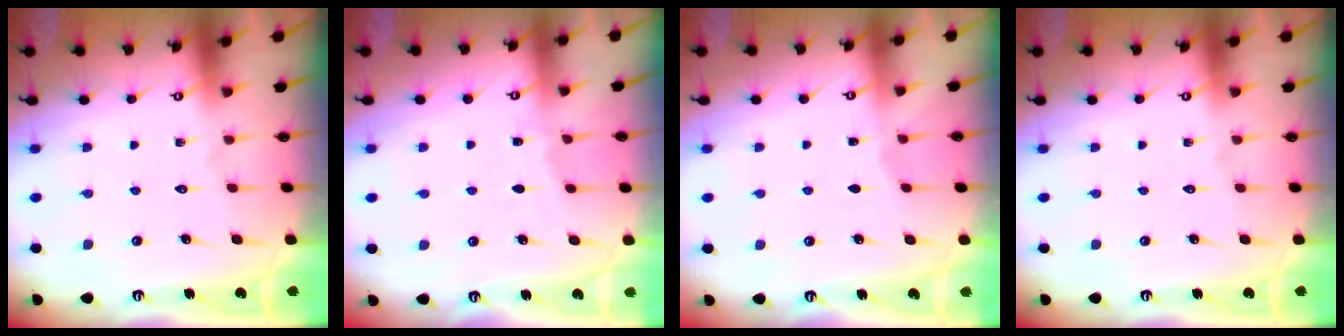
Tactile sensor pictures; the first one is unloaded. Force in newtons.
{"total": 3.1, "press": 3.1, "slide": 0.4}
{"total": 1.6, "press": 1.5, "slide": 0.3}
{"total": 0.0}